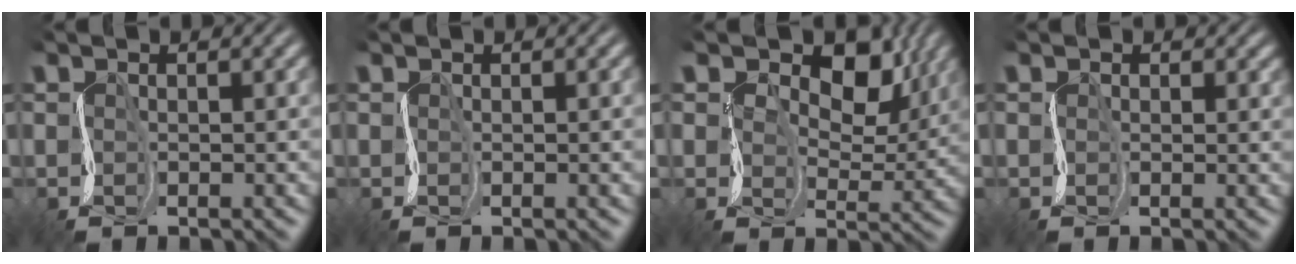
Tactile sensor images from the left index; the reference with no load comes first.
{"total": 0.5, "force": [0.0, 0.2, 0.5], "torque": [-0.007, -0.001, 0.001]}
{"total": 9.8, "force": [4.7, 6.0, 6.2], "torque": [-0.085, 0.005, 0.062]}
{"total": 1.3, "force": [0.6, 1.1, 0.4], "torque": [-0.001, 0.003, 0.005]}